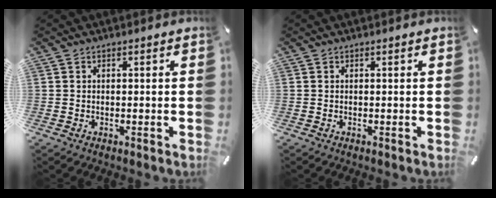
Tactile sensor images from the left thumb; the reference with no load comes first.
{"total": 0.0}